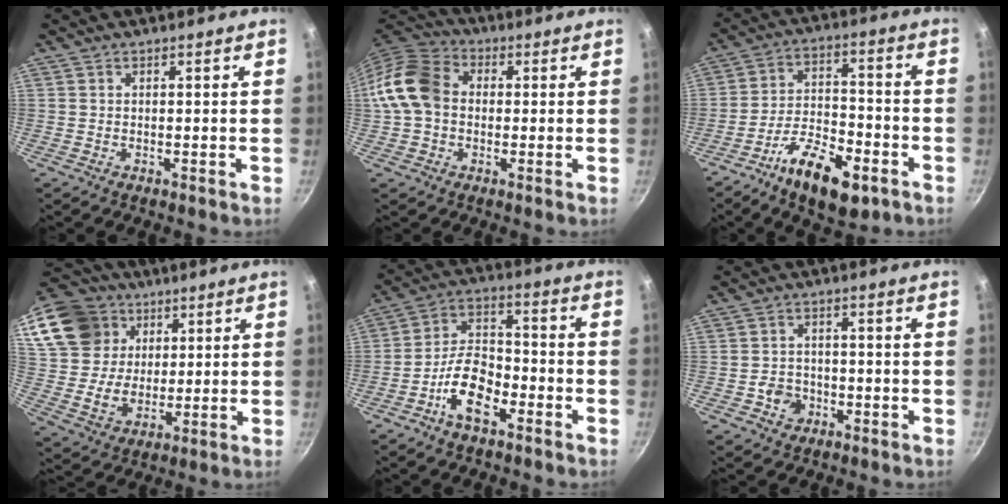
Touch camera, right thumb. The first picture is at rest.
{"total": 11.8, "force": [0.1, 9.2, 7.5], "torque": [-0.122, 0.027, -0.016]}
{"total": 14.1, "force": [-7.8, 6.2, 10.1], "torque": [-0.151, 0.045, -0.132]}
{"total": 21.6, "force": [9.5, 16.9, 9.5], "torque": [-0.189, 0.005, 0.187]}
{"total": 10.6, "force": [-5.4, 5.3, 7.4], "torque": [-0.123, 0.049, -0.104]}
{"total": 4.2, "force": [-1.8, 3.5, 1.5], "torque": [-0.007, 0.018, -0.027]}